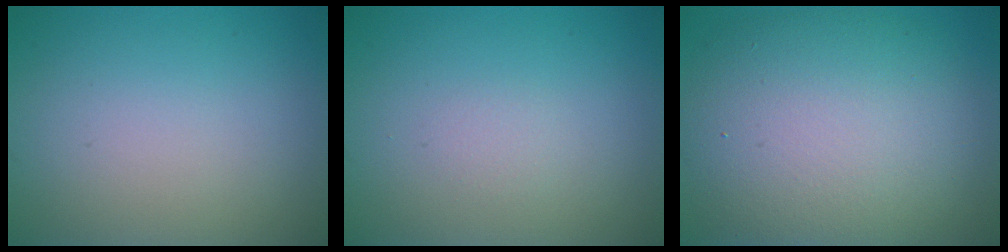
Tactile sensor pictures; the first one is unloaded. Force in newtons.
{"total": 0.6, "press": 0.6, "slide": 0.1}
{"total": 11.5, "press": 11.4, "slide": 1.2}